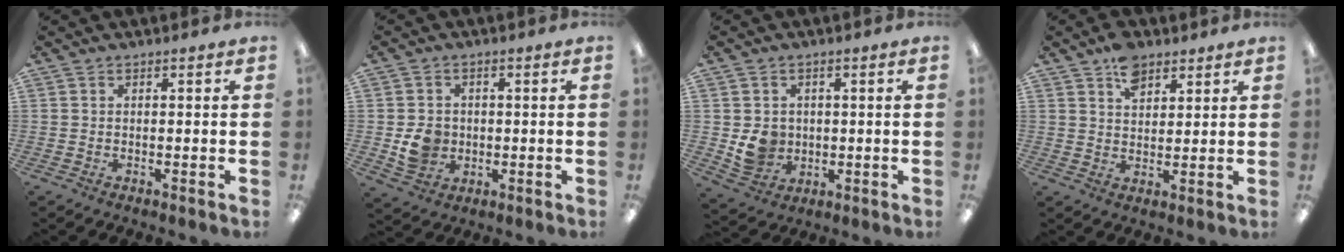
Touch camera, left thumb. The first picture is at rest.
{"total": 6.4, "force": [-0.5, 5.7, 2.8], "torque": [-0.044, 0.002, -0.009]}
{"total": 6.5, "force": [0.4, 6.1, 2.2], "torque": [-0.027, 0.001, 0.011]}
{"total": 6.7, "force": [4.5, 4.0, 3.0], "torque": [-0.042, -0.014, 0.079]}